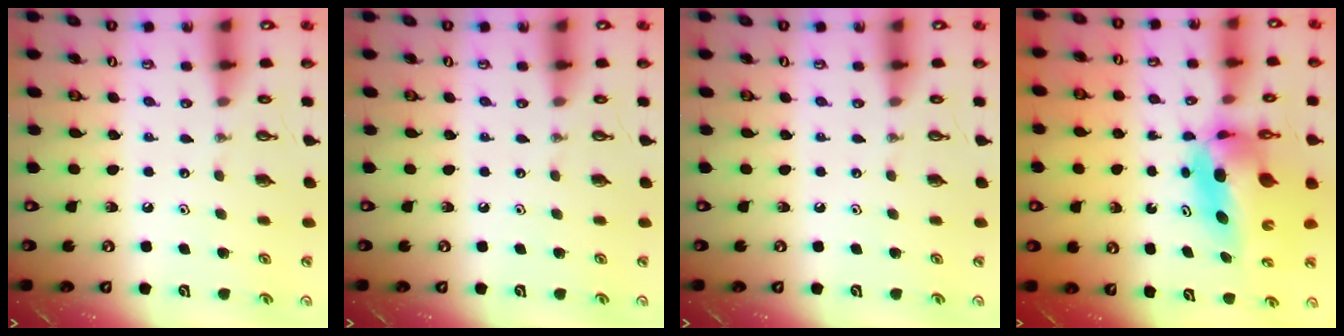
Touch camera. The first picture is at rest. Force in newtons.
{"total": 0.0}
{"total": 0.0}
{"total": 6.7, "press": 6.5, "slide": 1.5}